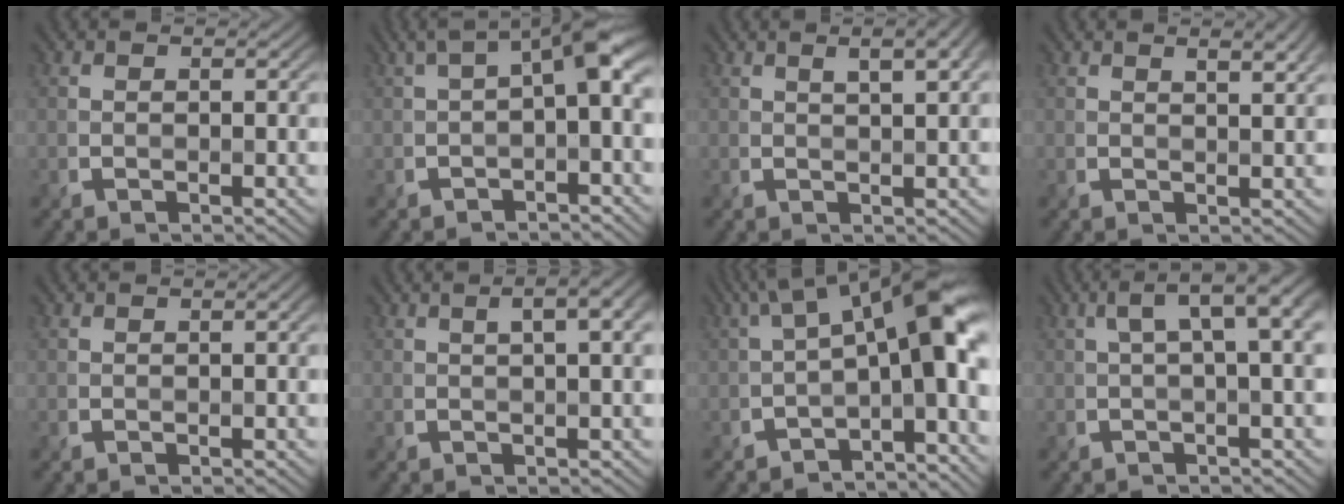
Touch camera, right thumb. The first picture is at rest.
{"total": 6.4, "force": [0.6, 2.0, 6.0], "torque": [-0.096, 0.014, 0.005]}
{"total": 4.3, "force": [2.0, 1.1, 3.6], "torque": [-0.051, 0.007, 0.022]}
{"total": 3.1, "force": [1.8, 0.7, 2.4], "torque": [-0.039, 0.001, 0.029]}
{"total": 0.5, "force": [0.1, 0.1, 0.5], "torque": [-0.007, 0.004, 0.002]}
{"total": 4.0, "force": [1.3, 1.0, 3.7], "torque": [-0.051, 0.011, 0.018]}
{"total": 12.8, "force": [-0.1, 4.6, 11.9], "torque": [-0.163, 0.011, -0.004]}
{"total": 6.3, "force": [1.6, 1.6, 5.8], "torque": [-0.080, 0.028, 0.023]}